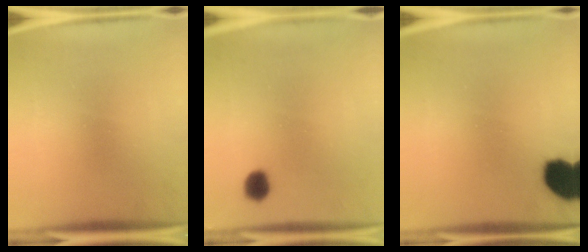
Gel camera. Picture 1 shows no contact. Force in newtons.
{"total": 4.8}
{"total": 13.2}